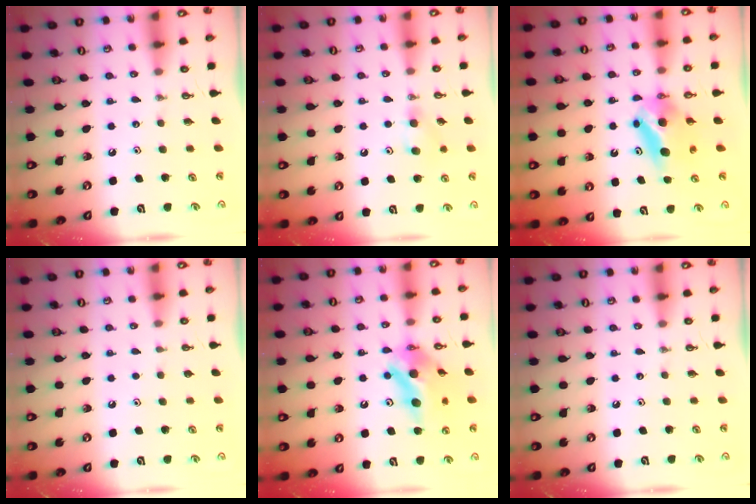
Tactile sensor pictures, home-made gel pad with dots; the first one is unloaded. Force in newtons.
{"total": 6.3, "press": 6.2, "slide": 1.3}
{"total": 8.3, "press": 5.9, "slide": 5.9}
{"total": 0.0}
{"total": 12.8, "press": 12.4, "slide": 3.0}
{"total": 0.0}